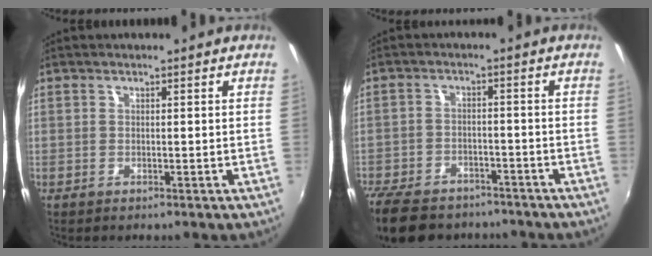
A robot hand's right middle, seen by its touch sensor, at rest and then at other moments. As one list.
[{"total": 16.4, "force": [-12.9, 7.7, 6.6], "torque": [-0.177, -0.009, -0.202]}]